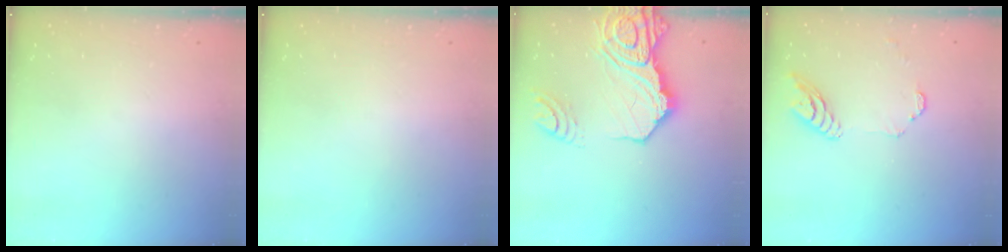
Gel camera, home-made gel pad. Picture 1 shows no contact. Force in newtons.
{"total": 0.0}
{"total": 22.5, "press": 22.4, "slide": 2.8}
{"total": 9.5, "press": 9.5, "slide": 0.9}